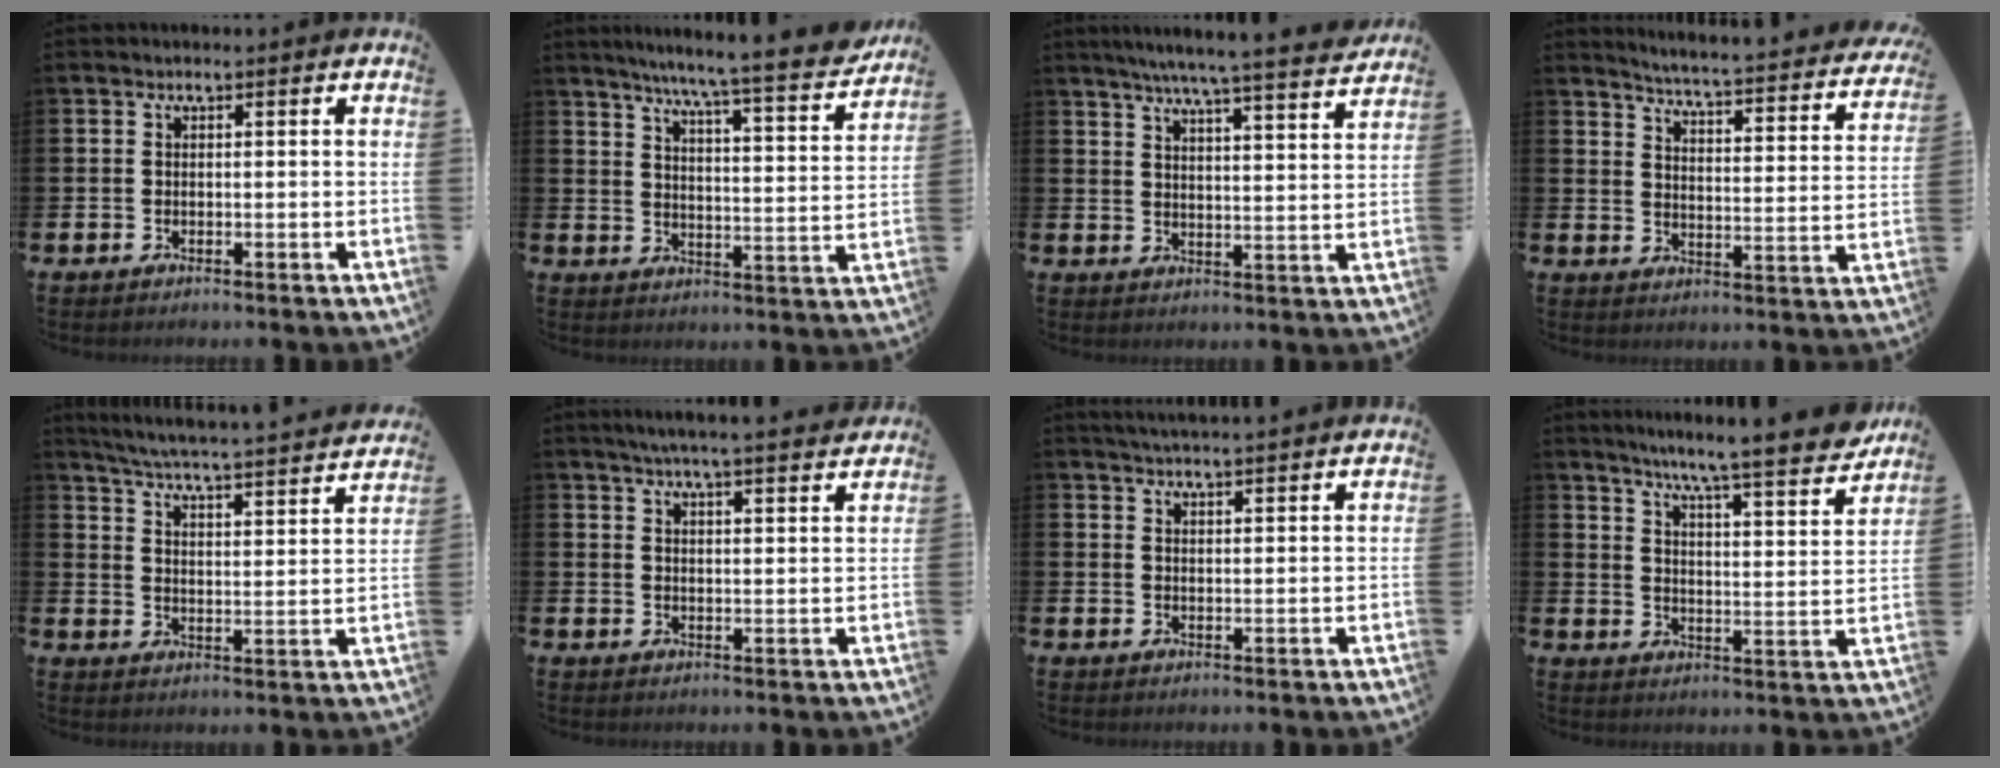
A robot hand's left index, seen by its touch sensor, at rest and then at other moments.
{"total": 7.6, "force": [6.8, -0.4, 3.3], "torque": [-0.074, -0.056, 0.112]}
{"total": 6.6, "force": [6.2, -0.4, 2.3], "torque": [-0.051, -0.043, 0.103]}
{"total": 4.4, "force": [4.2, -0.2, 1.3], "torque": [-0.050, -0.043, 0.065]}
{"total": 5.2, "force": [5.0, -0.2, 1.6], "torque": [-0.055, -0.046, 0.081]}
{"total": 5.5, "force": [5.3, -0.6, 1.4], "torque": [-0.037, -0.026, 0.092]}
{"total": 3.8, "force": [3.7, -0.7, 0.2], "torque": [-0.009, -0.019, 0.067]}
{"total": 8.2, "force": [7.5, -0.4, 3.3], "torque": [-0.078, -0.062, 0.123]}